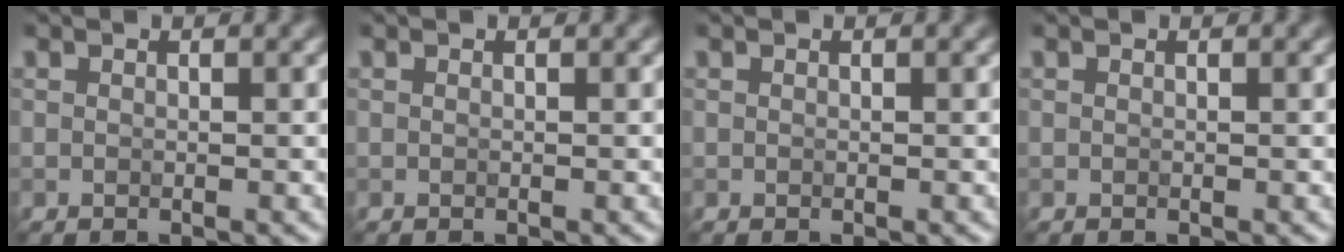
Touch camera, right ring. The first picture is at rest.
{"total": 0.0}
{"total": 0.0}
{"total": 0.0}